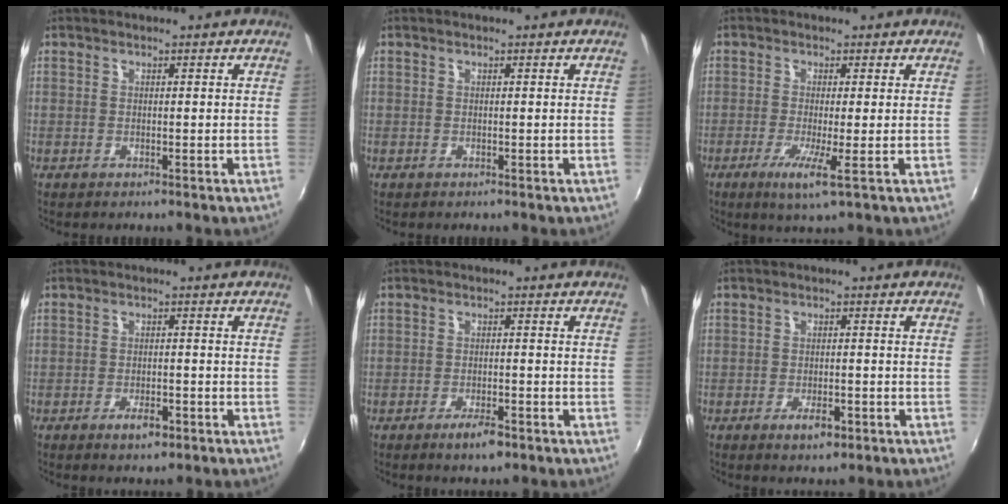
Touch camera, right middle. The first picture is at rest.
{"total": 0.0}
{"total": 4.6, "force": [-1.5, -0.5, 4.3], "torque": [-0.095, -0.014, -0.031]}
{"total": 3.4, "force": [-2.0, 1.3, 2.5], "torque": [-0.055, -0.003, -0.032]}
{"total": 3.6, "force": [-2.3, 1.1, 2.5], "torque": [-0.057, -0.005, -0.040]}
{"total": 3.6, "force": [-1.9, 1.4, 2.7], "torque": [-0.059, -0.005, -0.030]}